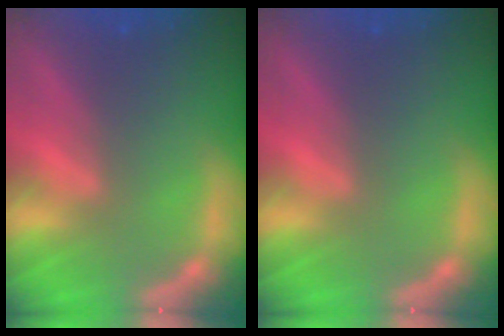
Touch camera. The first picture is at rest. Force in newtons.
{"total": 0.0}